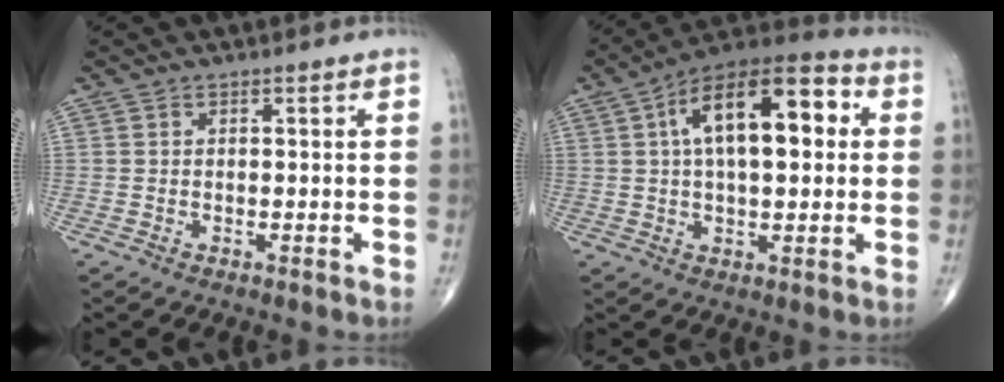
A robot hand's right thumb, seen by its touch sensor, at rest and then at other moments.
{"total": 18.2, "force": [3.8, 8.4, 15.6], "torque": [-0.229, 0.029, 0.050]}